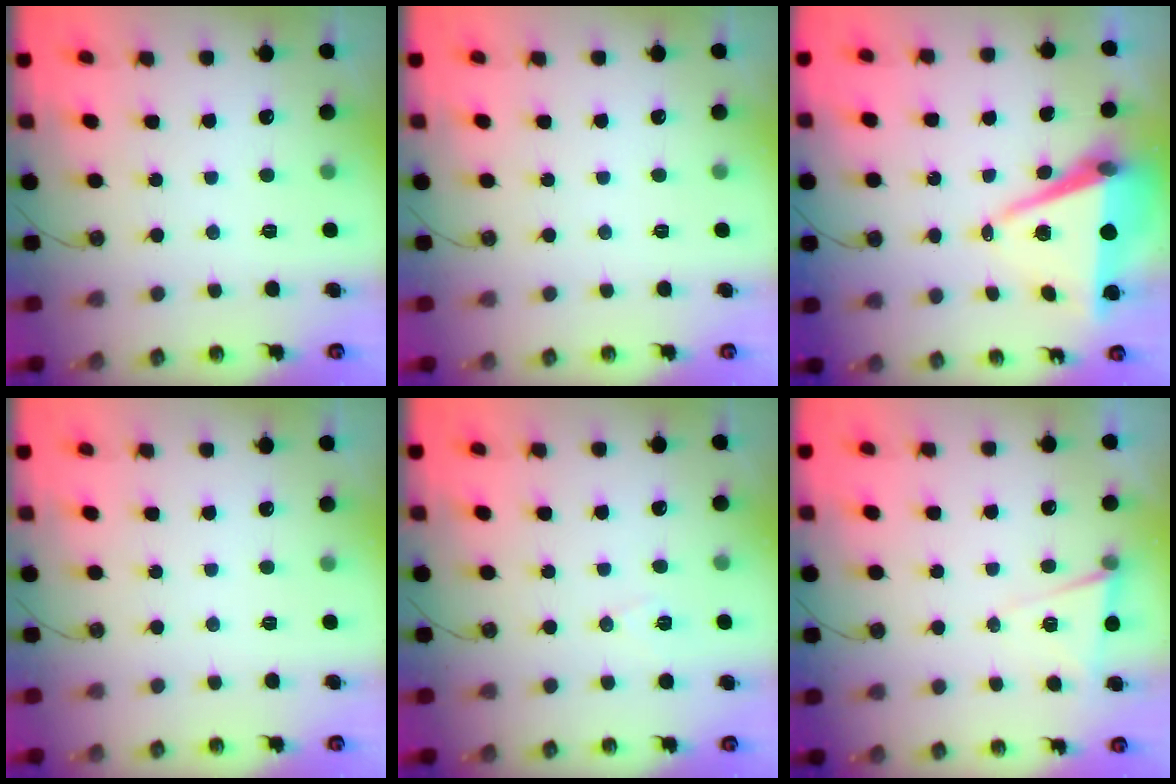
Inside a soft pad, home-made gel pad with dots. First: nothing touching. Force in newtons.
{"total": 0.0}
{"total": 9.1, "press": 8.1, "slide": 4.1}
{"total": 0.0}
{"total": 5.9, "press": 4.3, "slide": 4.0}
{"total": 5.6, "press": 4.2, "slide": 3.7}